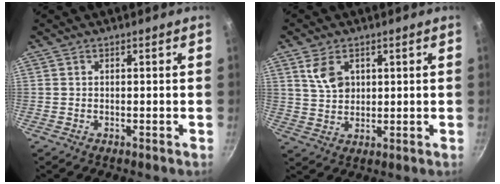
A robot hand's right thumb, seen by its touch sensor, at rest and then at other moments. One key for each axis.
{"total": 6.2, "fx": 2.6, "fy": 4.2, "fz": 3.8, "tx": -0.054, "ty": -0.011, "tz": 0.055}